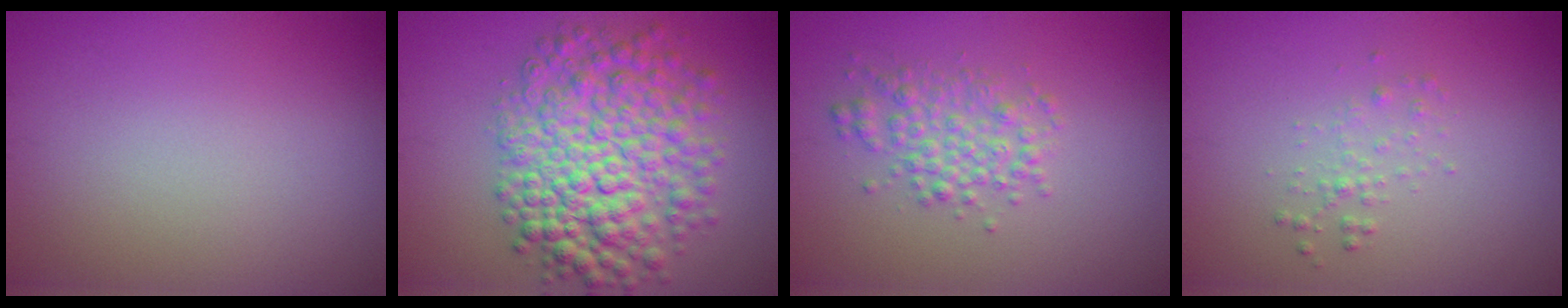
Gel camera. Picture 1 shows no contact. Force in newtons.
{"total": 8.7, "press": 8.7, "slide": 0.2}
{"total": 2.8, "press": 2.8, "slide": 0.0}
{"total": 1.1, "press": 1.1, "slide": 0.0}